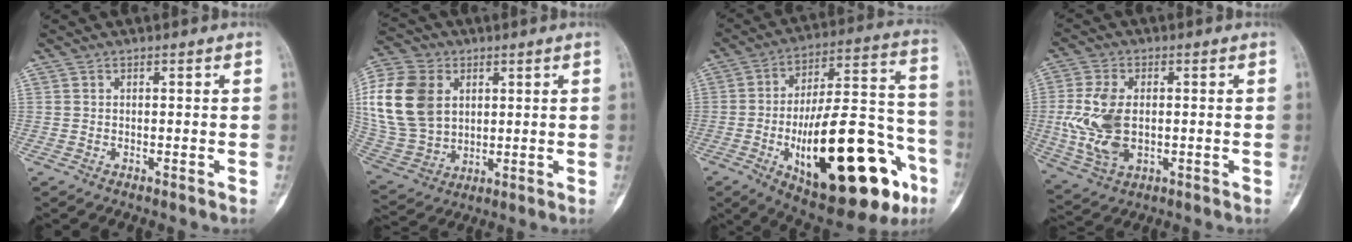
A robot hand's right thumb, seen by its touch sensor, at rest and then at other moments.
{"total": 18.5, "force": [4.2, 13.8, 11.7], "torque": [-0.240, -0.003, 0.090]}
{"total": 32.0, "force": [-11.6, 12.1, 27.3], "torque": [-0.379, 0.050, -0.156]}
{"total": 11.3, "force": [-0.1, 6.9, 9.0], "torque": [-0.192, -0.002, 0.006]}